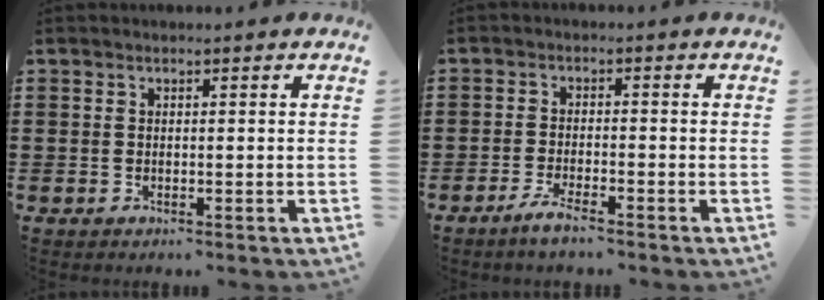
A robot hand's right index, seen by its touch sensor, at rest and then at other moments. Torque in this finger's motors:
{"motor_torque": [1.12, 1.02, 0.08, 0.01]}